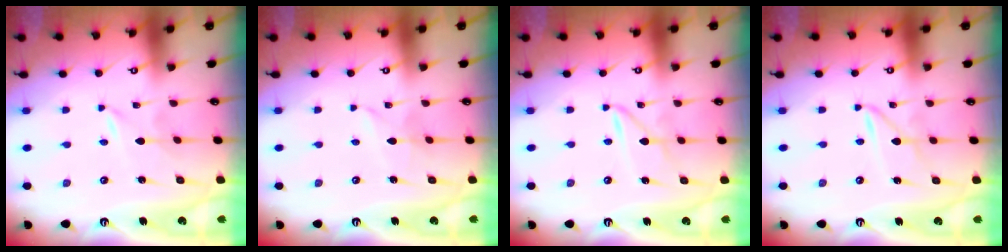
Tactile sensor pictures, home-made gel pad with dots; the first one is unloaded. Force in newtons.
{"total": 2.6, "press": 2.6, "slide": 0.3}
{"total": 2.0, "press": 2.0, "slide": 0.2}
{"total": 2.0, "press": 2.0, "slide": 0.2}